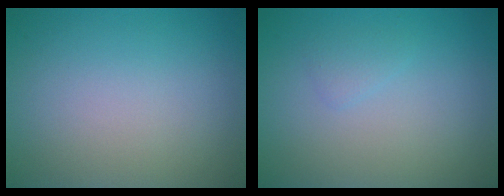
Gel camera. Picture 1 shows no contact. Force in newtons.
{"total": 0.9, "press": 0.9, "slide": 0.0}